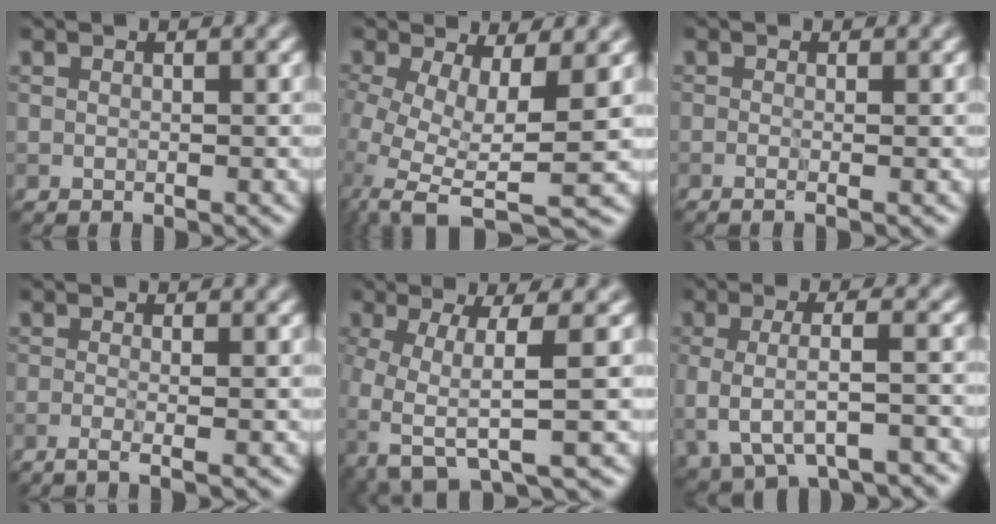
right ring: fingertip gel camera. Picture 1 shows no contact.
{"total": 8.1, "force": [-0.5, 3.0, 7.6], "torque": [-0.149, -0.024, -0.006]}
{"total": 2.5, "force": [0.0, 1.3, 2.1], "torque": [-0.010, -0.002, -0.023]}
{"total": 2.7, "force": [-0.8, 1.1, 2.3], "torque": [-0.023, -0.005, -0.026]}
{"total": 6.2, "force": [-1.5, 1.6, 5.8], "torque": [-0.112, -0.009, -0.031]}
{"total": 5.6, "force": [-0.9, 2.4, 5.0], "torque": [-0.095, -0.008, -0.014]}